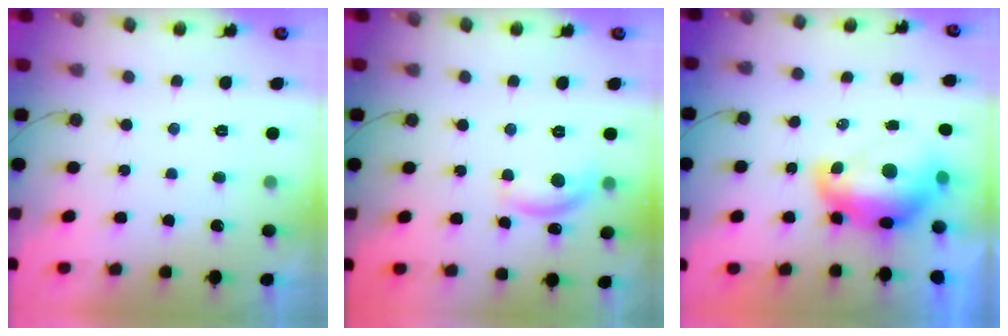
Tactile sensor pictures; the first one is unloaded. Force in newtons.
{"total": 11.0, "press": 11.0, "slide": 0.7}
{"total": 11.8, "press": 11.7, "slide": 1.3}